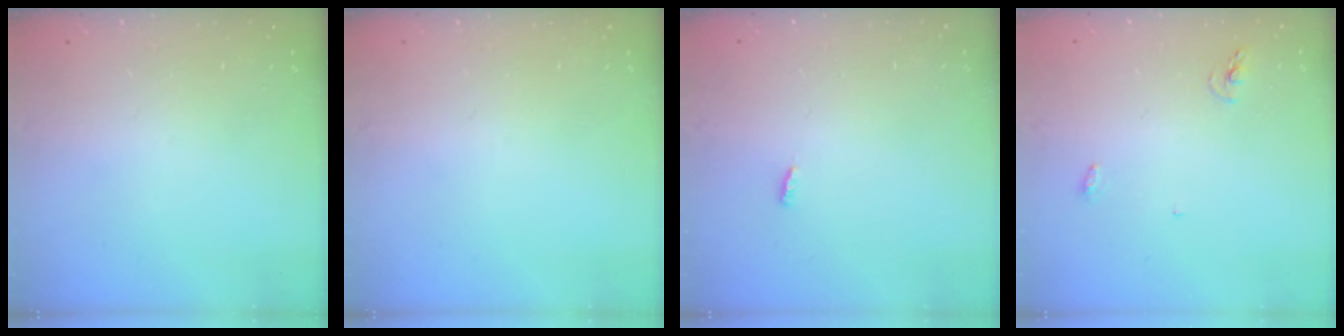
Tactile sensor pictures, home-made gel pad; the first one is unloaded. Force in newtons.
{"total": 0.0}
{"total": 2.8, "press": 2.7, "slide": 0.8}
{"total": 4.5, "press": 4.2, "slide": 1.5}